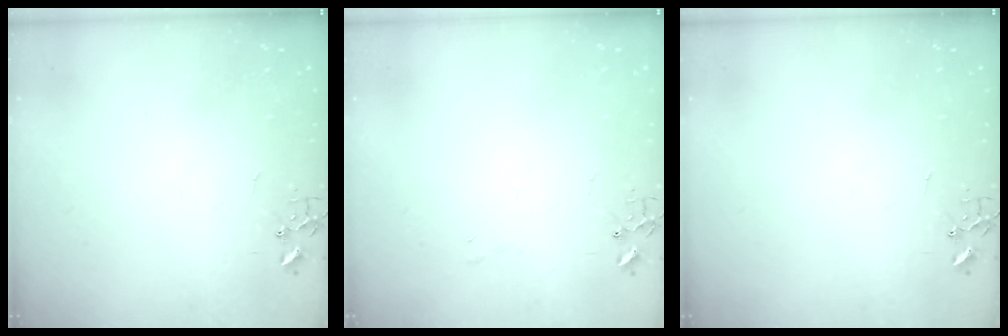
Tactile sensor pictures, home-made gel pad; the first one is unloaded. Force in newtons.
{"total": 3.4, "press": 3.4, "slide": 0.3}
{"total": 0.0}